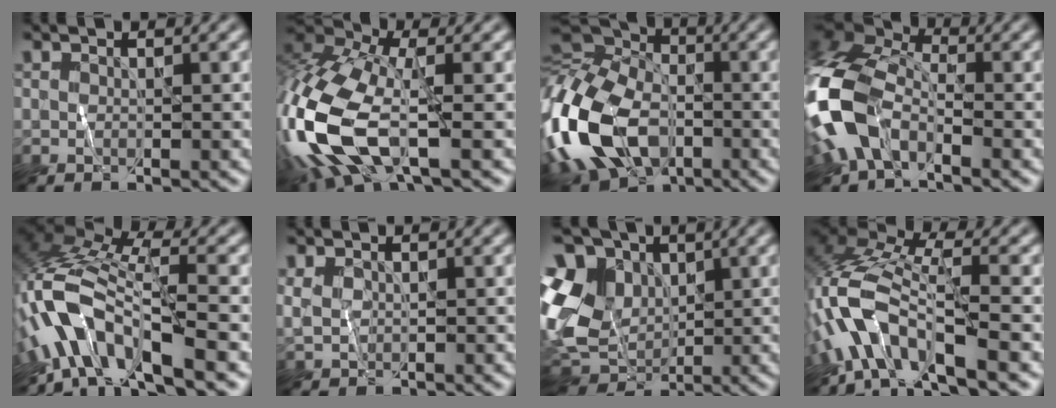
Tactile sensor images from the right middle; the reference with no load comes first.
{"total": 13.1, "force": [-3.6, 6.2, 11.0], "torque": [-0.273, -0.006, -0.081]}
{"total": 16.7, "force": [-6.1, 10.9, 11.0], "torque": [-0.262, -0.009, -0.121]}
{"total": 9.7, "force": [-3.3, 6.0, 6.9], "torque": [-0.160, -0.001, -0.082]}
{"total": 10.6, "force": [-5.3, 3.2, 8.6], "torque": [-0.164, 0.014, -0.103]}
{"total": 1.3, "force": [0.4, 1.0, 0.7], "torque": [-0.017, 0.000, 0.009]}
{"total": 11.8, "force": [1.4, 9.3, 7.1], "torque": [-0.170, 0.002, 0.029]}
{"total": 8.7, "force": [-3.8, 3.0, 7.2], "torque": [-0.147, 0.015, -0.085]}